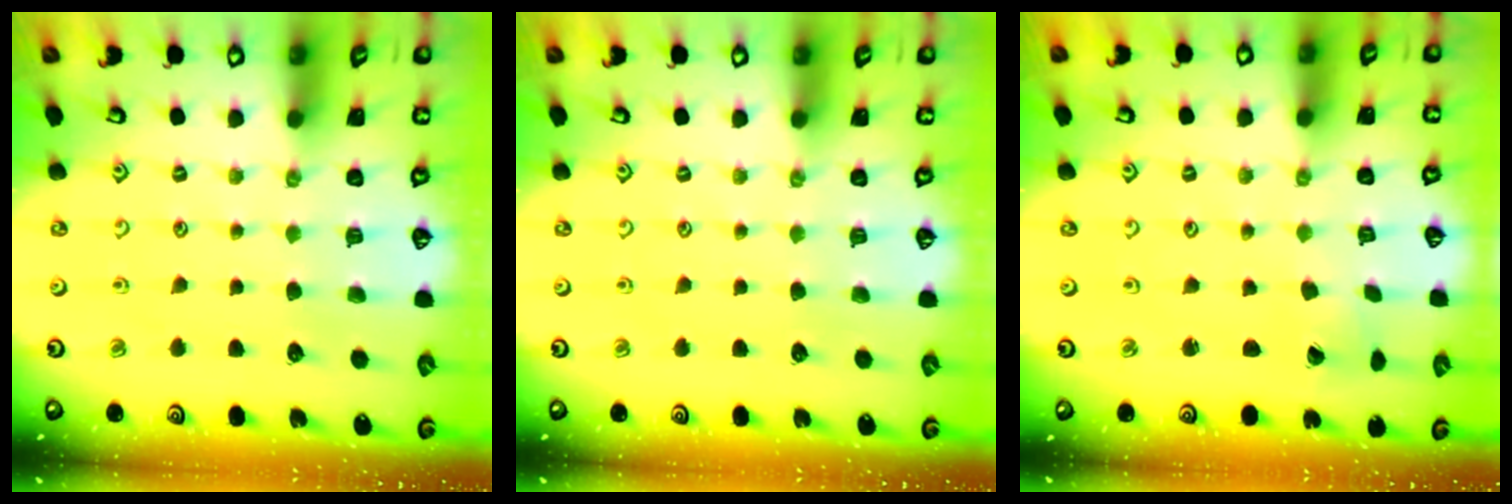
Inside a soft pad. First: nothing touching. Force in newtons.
{"total": 0.0}
{"total": 0.9, "press": 0.8, "slide": 0.4}